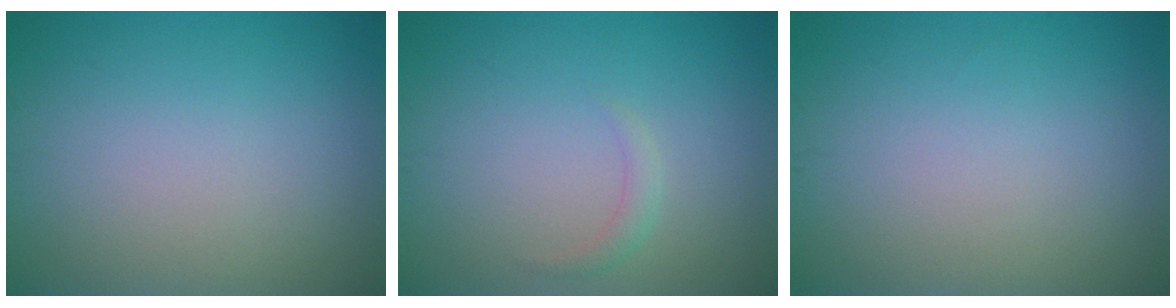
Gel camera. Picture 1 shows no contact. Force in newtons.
{"total": 1.0, "press": 1.0, "slide": 0.0}
{"total": 0.0}